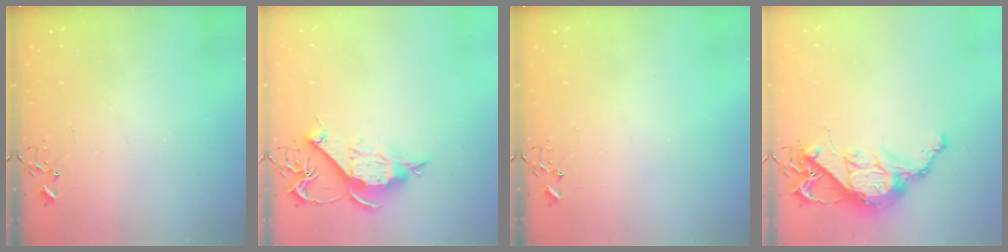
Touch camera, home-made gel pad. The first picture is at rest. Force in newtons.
{"total": 10.6, "press": 10.6, "slide": 0.4}
{"total": 0.0}
{"total": 12.8, "press": 12.7, "slide": 1.0}